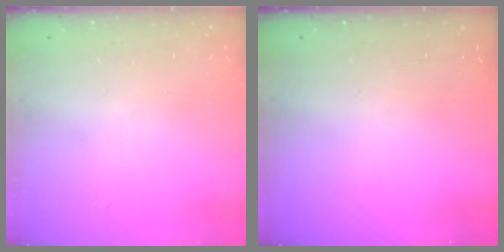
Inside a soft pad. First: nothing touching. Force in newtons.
{"total": 0.0}